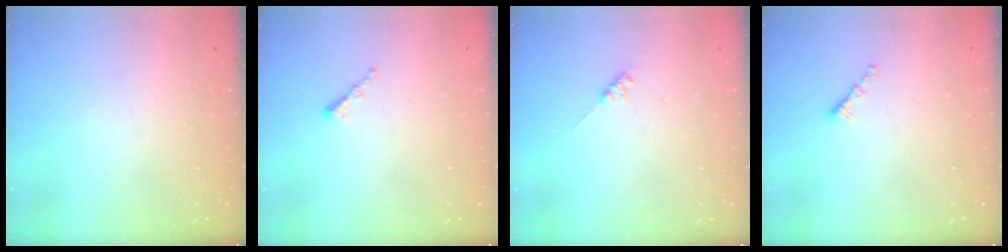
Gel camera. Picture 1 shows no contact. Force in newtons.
{"total": 1.2, "press": 1.1, "slide": 0.5}
{"total": 4.9, "press": 4.8, "slide": 0.8}
{"total": 1.3, "press": 1.2, "slide": 0.5}